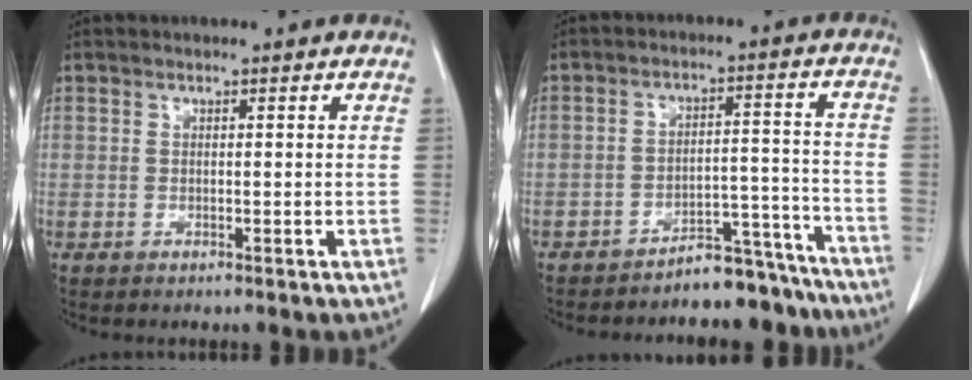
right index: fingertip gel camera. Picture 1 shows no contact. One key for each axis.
{"total": 9.1, "fx": -8.6, "fy": 3.0, "fz": 1.2, "tx": 0.013, "ty": 0.062, "tz": -0.124}